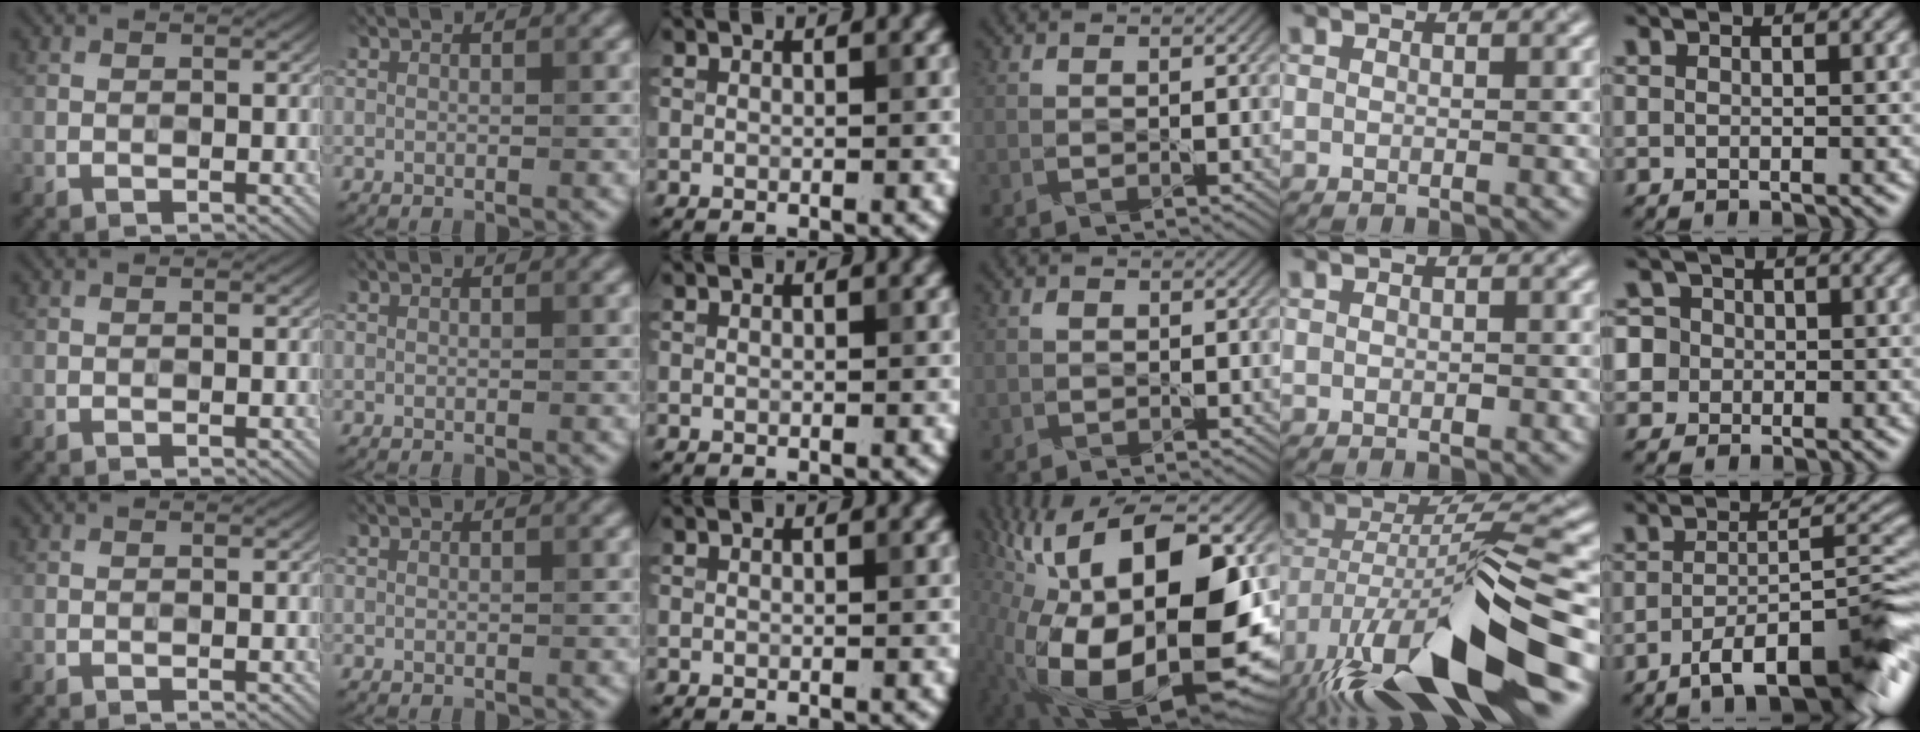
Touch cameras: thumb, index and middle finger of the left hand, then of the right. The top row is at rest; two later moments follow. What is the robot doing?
{"motion": "shake", "object": "box of matches"}